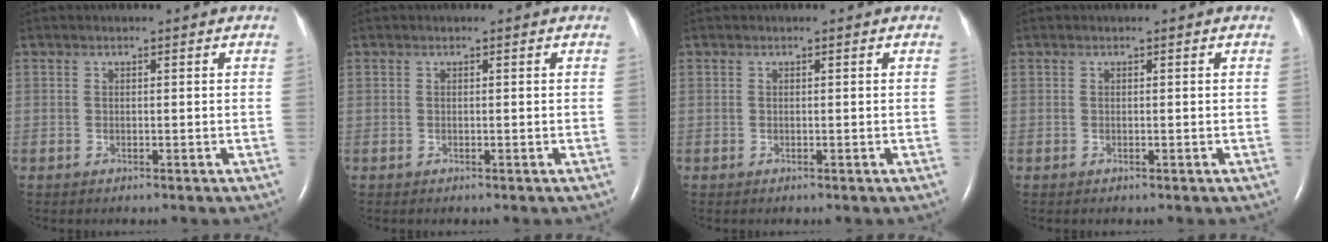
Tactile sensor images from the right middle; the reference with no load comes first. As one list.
[{"total": 0.0}, {"total": 0.0}, {"total": 0.0}]